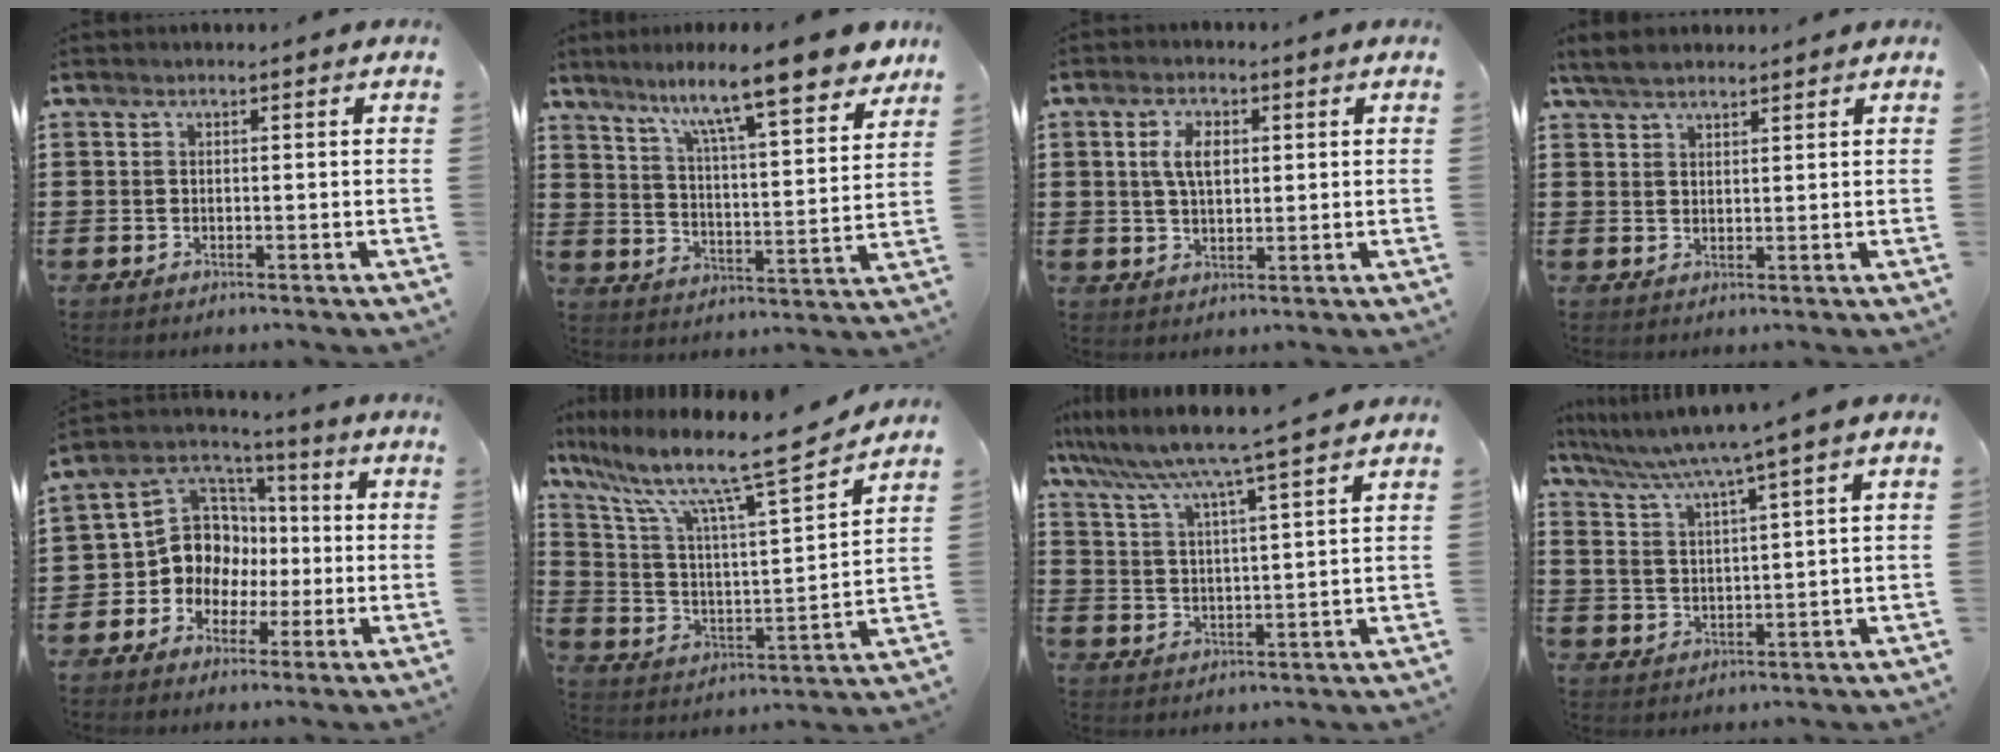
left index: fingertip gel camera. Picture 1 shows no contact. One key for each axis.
{"total": 11.4, "fx": 9.2, "fy": 0.7, "fz": 6.8, "tx": -0.130, "ty": -0.063, "tz": 0.143}
{"total": 4.9, "fx": 1.3, "fy": 2.5, "fz": 4.0, "tx": -0.086, "ty": 0.013, "tz": 0.022}
{"total": 3.3, "fx": 2.9, "fy": 0.9, "fz": 1.4, "tx": -0.035, "ty": 0.003, "tz": 0.055}
{"total": 10.8, "fx": -1.3, "fy": 10.0, "fz": 3.9, "tx": -0.122, "ty": 0.009, "tz": -0.026}
{"total": 12.2, "fx": 9.4, "fy": 1.0, "fz": 7.8, "tx": -0.177, "ty": -0.062, "tz": 0.146}
{"total": 6.6, "fx": 5.8, "fy": -1.1, "fz": 3.1, "tx": -0.083, "ty": -0.043, "tz": 0.093}
{"total": 5.8, "fx": 4.5, "fy": -0.7, "fz": 3.6, "tx": -0.086, "ty": -0.027, "tz": 0.070}